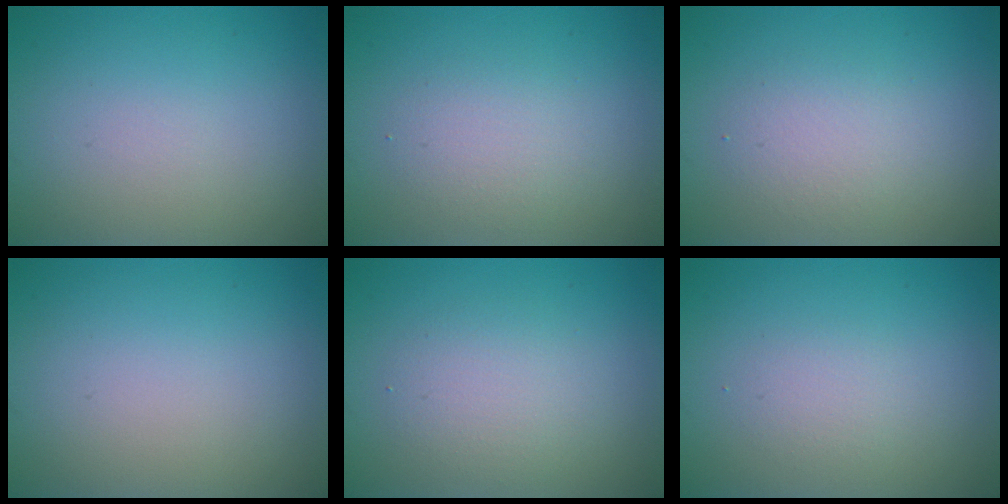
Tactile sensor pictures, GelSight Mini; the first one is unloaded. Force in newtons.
{"total": 2.2, "press": 2.2, "slide": 0.1}
{"total": 2.4, "press": 2.4, "slide": 0.1}
{"total": 0.0}
{"total": 2.6, "press": 2.6, "slide": 0.2}
{"total": 1.3, "press": 1.3, "slide": 0.1}